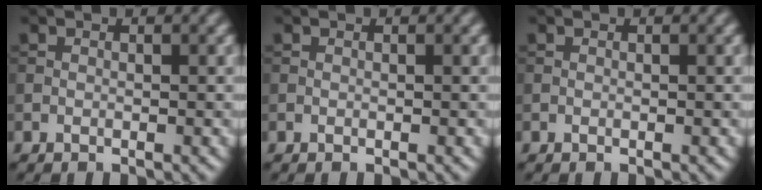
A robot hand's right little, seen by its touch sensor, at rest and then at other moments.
{"total": 0.0}
{"total": 0.0}